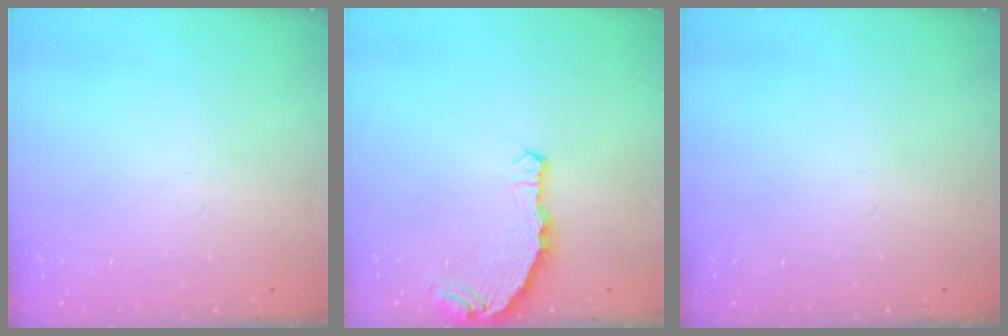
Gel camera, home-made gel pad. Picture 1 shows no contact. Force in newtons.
{"total": 7.3, "press": 5.8, "slide": 4.4}
{"total": 0.0}